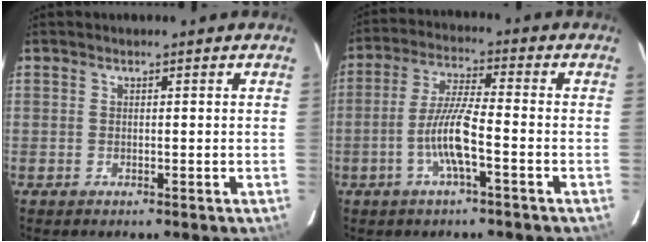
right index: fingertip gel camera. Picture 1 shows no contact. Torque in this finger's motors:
{"motor_torque": [1.19, -0.29, 0.46, 0.10]}